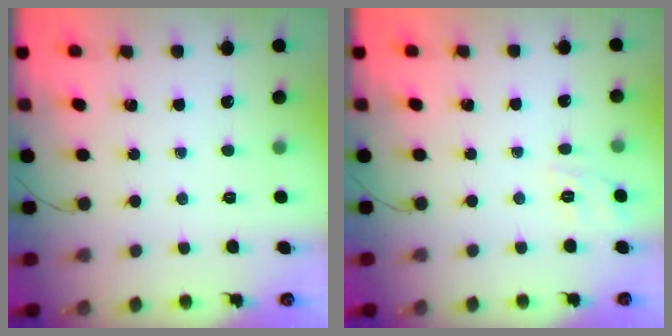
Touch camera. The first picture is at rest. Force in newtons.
{"total": 7.6, "press": 7.3, "slide": 1.8}